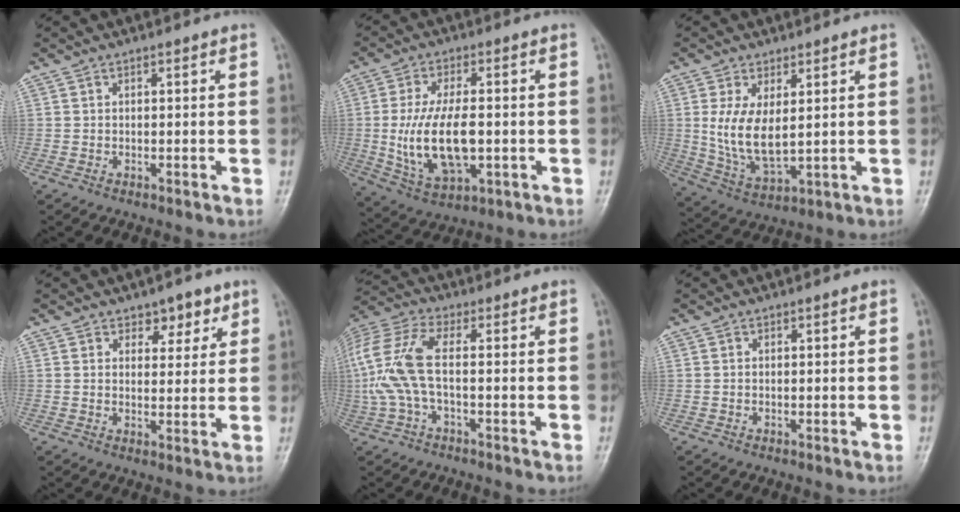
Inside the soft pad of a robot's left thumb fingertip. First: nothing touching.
{"total": 13.8, "force": [-1.3, 6.8, 12.0], "torque": [-0.232, -0.003, -0.013]}
{"total": 9.6, "force": [1.4, 4.4, 8.4], "torque": [-0.164, -0.018, 0.042]}
{"total": 4.7, "force": [2.9, 3.0, 2.2], "torque": [0.005, -0.016, 0.041]}
{"total": 11.1, "force": [-0.8, 4.2, 10.3], "torque": [-0.255, 0.029, -0.020]}
{"total": 0.0}